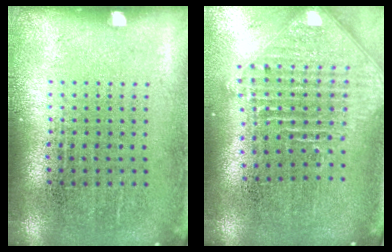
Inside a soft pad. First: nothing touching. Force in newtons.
{"total": 2.5, "press": 1.9, "slide": 1.7}